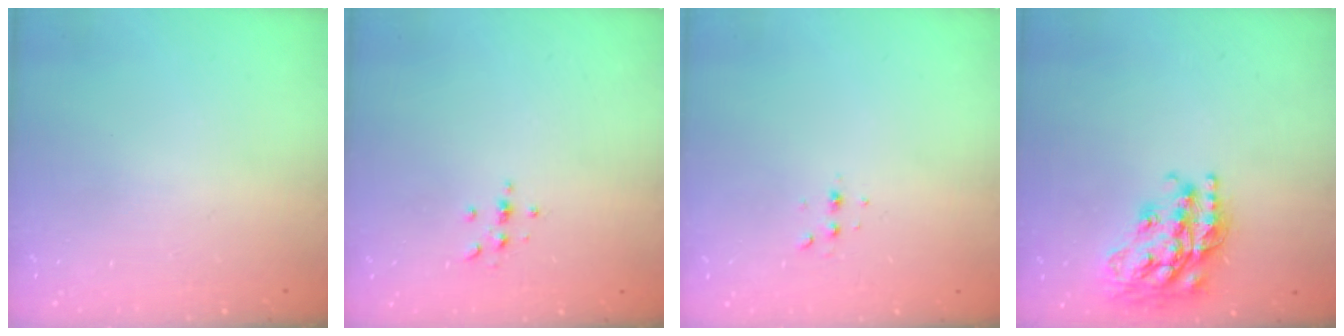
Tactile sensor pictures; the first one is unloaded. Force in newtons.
{"total": 2.3, "press": 2.3, "slide": 0.2}
{"total": 2.8, "press": 2.8, "slide": 0.7}
{"total": 19.6, "press": 19.6, "slide": 1.4}